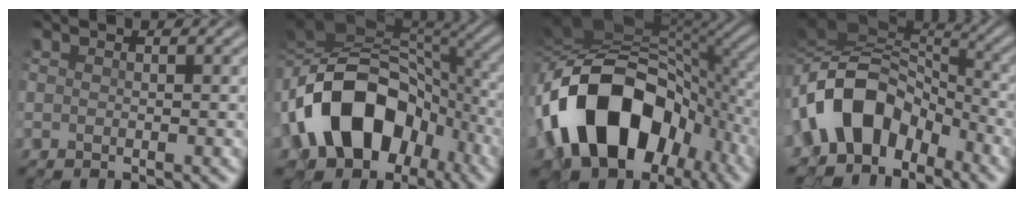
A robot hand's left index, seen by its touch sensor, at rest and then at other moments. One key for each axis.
{"total": 15.3, "fx": -3.9, "fy": 11.0, "fz": 9.9, "tx": -0.174, "ty": 0.005, "tz": -0.072}
{"total": 15.1, "fx": -4.3, "fy": 10.0, "fz": 10.5, "tx": -0.167, "ty": 0.004, "tz": -0.077}
{"total": 10.0, "fx": -3.2, "fy": 6.6, "fz": 6.7, "tx": -0.111, "ty": 0.027, "tz": -0.071}